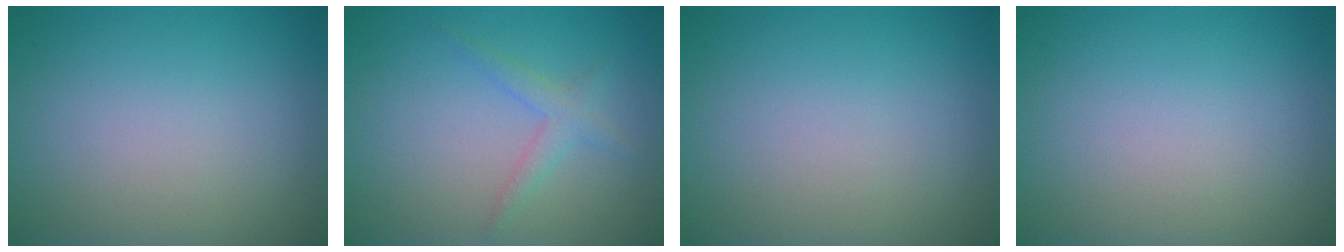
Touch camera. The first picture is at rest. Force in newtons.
{"total": 1.8, "press": 1.8, "slide": 0.1}
{"total": 0.0}
{"total": 0.0}